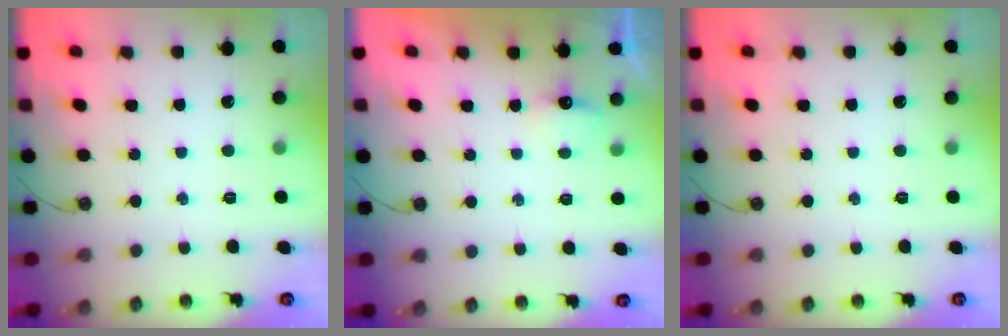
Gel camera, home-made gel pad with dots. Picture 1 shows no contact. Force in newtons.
{"total": 3.9, "press": 3.9, "slide": 0.7}
{"total": 0.0}